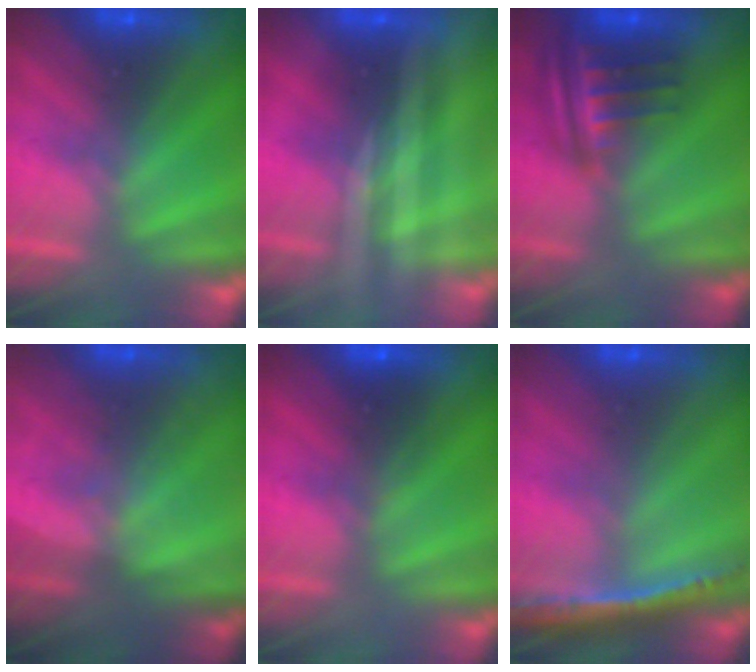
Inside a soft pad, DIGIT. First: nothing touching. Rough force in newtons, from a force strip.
{"total": 2.1}
{"total": 6.3}
{"total": 1.3}
{"total": 2.6}
{"total": 1.3}